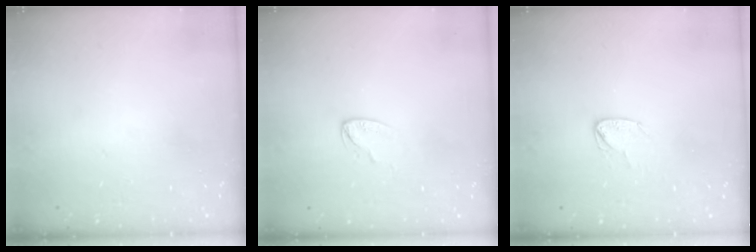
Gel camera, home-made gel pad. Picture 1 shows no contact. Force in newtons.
{"total": 3.7, "press": 3.7, "slide": 0.4}
{"total": 4.8, "press": 4.8, "slide": 0.4}